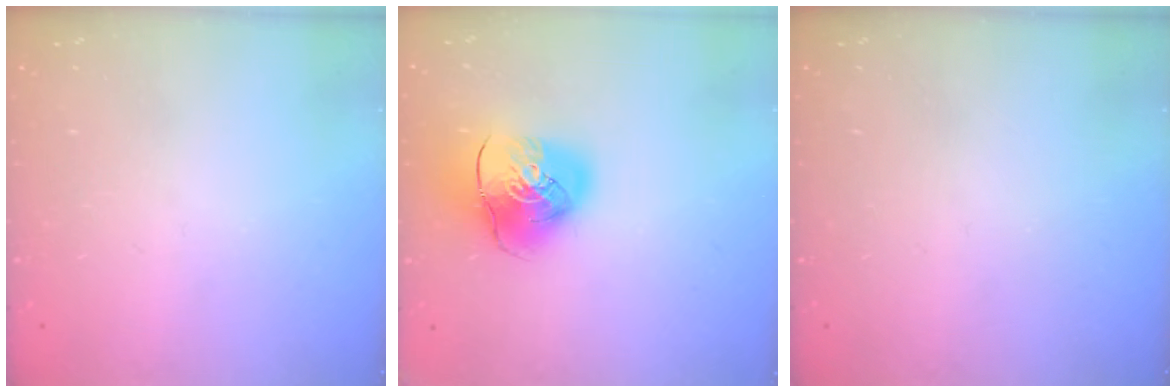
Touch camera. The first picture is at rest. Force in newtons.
{"total": 12.1, "press": 11.9, "slide": 1.9}
{"total": 0.0}